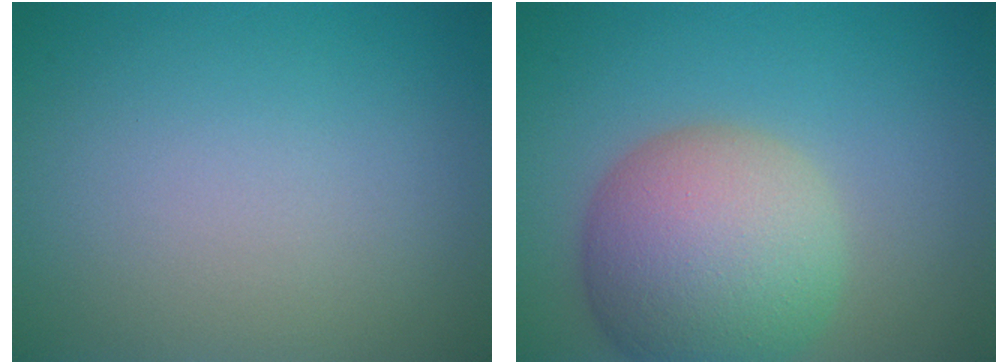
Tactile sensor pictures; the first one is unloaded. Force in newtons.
{"total": 9.3, "press": 9.3, "slide": 0.6}